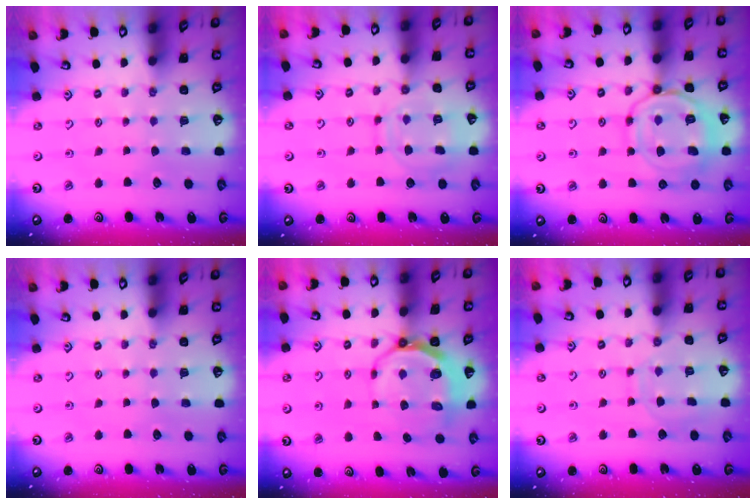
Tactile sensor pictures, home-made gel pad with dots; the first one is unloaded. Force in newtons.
{"total": 12.1, "press": 12.0, "slide": 0.9}
{"total": 14.8, "press": 14.8, "slide": 1.4}
{"total": 0.0}
{"total": 8.1, "press": 7.4, "slide": 3.2}
{"total": 7.8, "press": 7.8, "slide": 0.9}